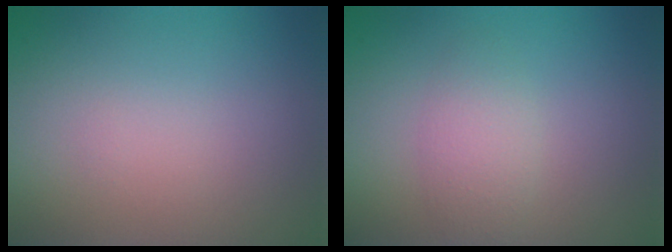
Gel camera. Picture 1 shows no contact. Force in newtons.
{"total": 2.4, "press": 2.4, "slide": 0.0}